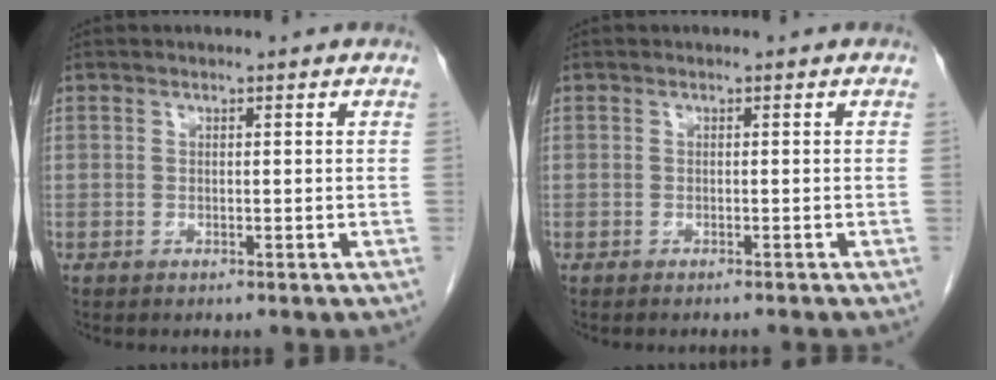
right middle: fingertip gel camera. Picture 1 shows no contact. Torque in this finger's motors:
{"motor_torque": [0.11, 0.04, 0.00, 0.00]}